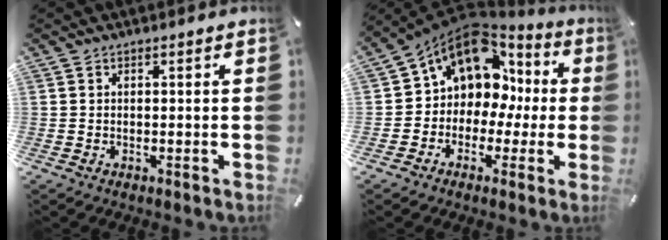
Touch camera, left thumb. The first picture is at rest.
{"total": 12.9, "force": [4.9, 10.1, 6.3], "torque": [-0.113, -0.036, 0.089]}